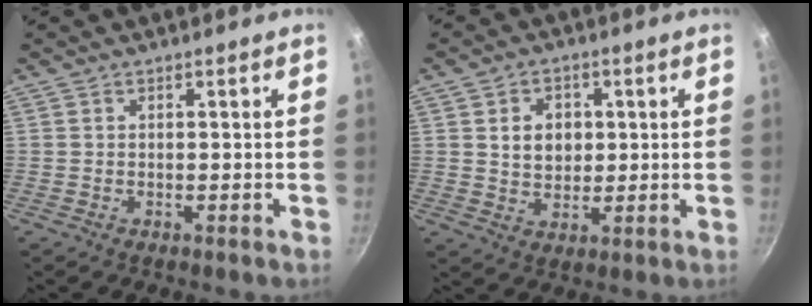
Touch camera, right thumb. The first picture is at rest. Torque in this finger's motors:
{"motor_torque": [-0.50, 0.70, 0.18, 0.05, 0.02]}